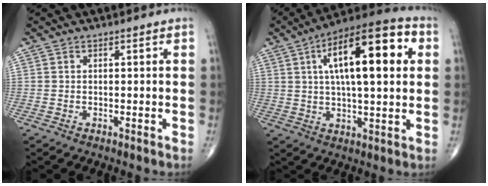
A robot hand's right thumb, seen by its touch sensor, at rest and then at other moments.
{"total": 19.8, "force": [5.2, 7.0, 17.8], "torque": [-0.263, 0.013, 0.071]}